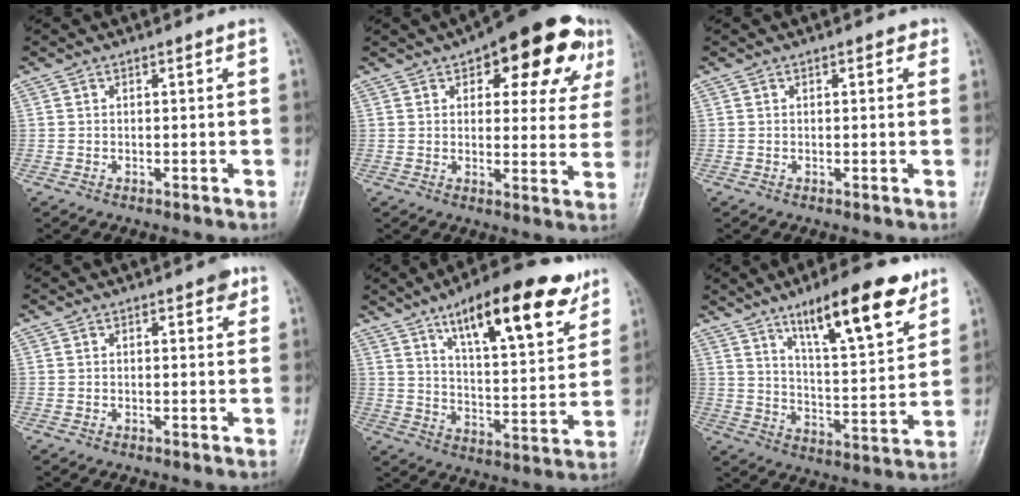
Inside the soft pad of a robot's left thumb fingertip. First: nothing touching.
{"total": 17.4, "force": [8.6, 8.0, 12.8], "torque": [-0.115, -0.009, 0.106]}
{"total": 1.6, "force": [0.7, 0.9, 1.1], "torque": [-0.004, 0.001, 0.006]}
{"total": 2.4, "force": [1.3, 1.1, 1.7], "torque": [-0.011, -0.002, 0.012]}
{"total": 20.5, "force": [12.2, 6.4, 15.1], "torque": [-0.195, -0.048, 0.193]}
{"total": 17.5, "force": [10.8, 4.7, 12.9], "torque": [-0.174, -0.054, 0.178]}